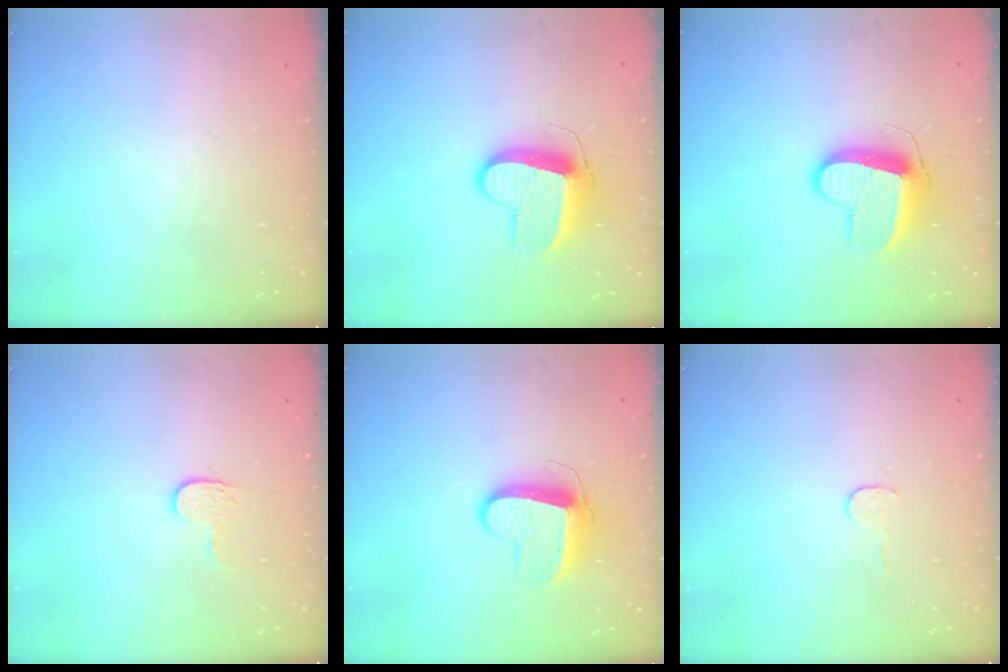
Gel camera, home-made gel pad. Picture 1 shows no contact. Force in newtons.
{"total": 11.7, "press": 11.7, "slide": 0.9}
{"total": 11.7, "press": 11.7, "slide": 0.9}
{"total": 4.0, "press": 4.0, "slide": 0.5}
{"total": 9.5, "press": 9.5, "slide": 0.2}
{"total": 3.0, "press": 3.0, "slide": 0.3}